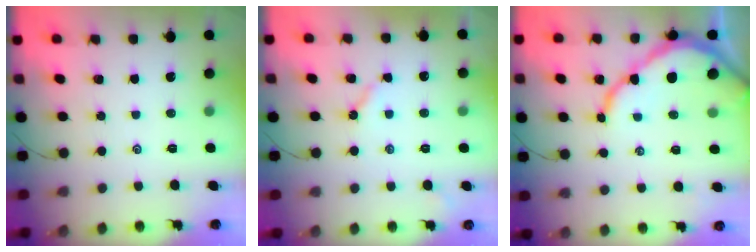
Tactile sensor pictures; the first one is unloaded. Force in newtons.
{"total": 3.9, "press": 3.9, "slide": 0.6}
{"total": 9.7, "press": 9.7, "slide": 1.3}